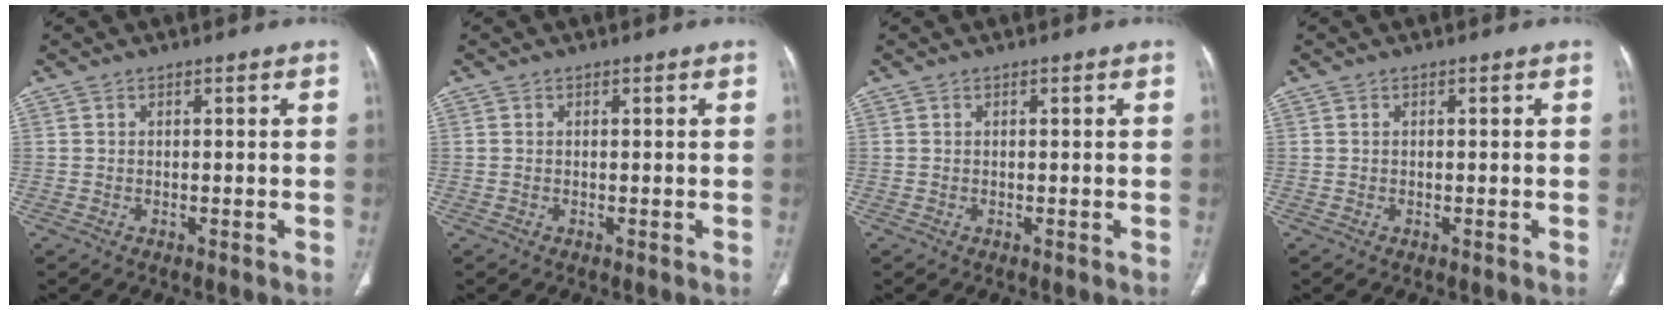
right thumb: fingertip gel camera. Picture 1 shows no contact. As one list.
[{"total": 0.0}, {"total": 0.0}, {"total": 0.0}]